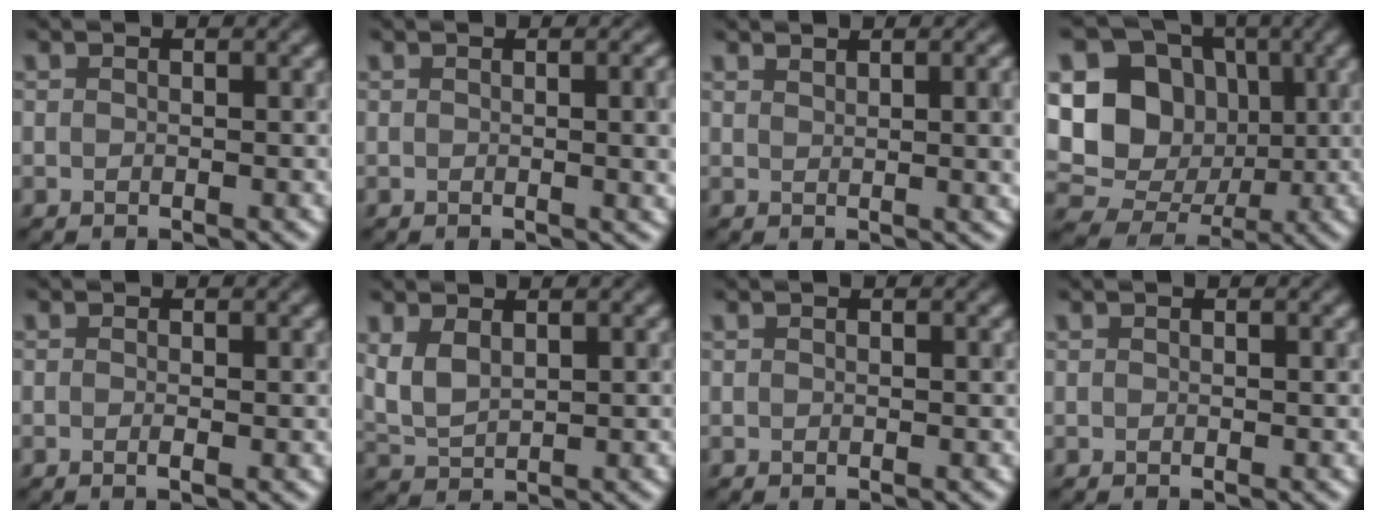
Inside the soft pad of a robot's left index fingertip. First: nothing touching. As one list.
[{"total": 5.1, "force": [0.2, 2.3, 4.6], "torque": [-0.022, 0.014, -0.003]}, {"total": 4.3, "force": [1.5, 1.5, 3.7], "torque": [-0.024, 0.012, 0.024]}, {"total": 10.3, "force": [1.7, 9.1, 4.6], "torque": [-0.095, 0.018, 0.016]}, {"total": 0.9, "force": [0.0, 0.3, 0.8], "torque": [-0.007, 0.003, -0.010]}, {"total": 2.2, "force": [1.3, 1.0, 1.5], "torque": [-0.040, 0.005, 0.032]}, {"total": 0.0}, {"total": 0.0}]